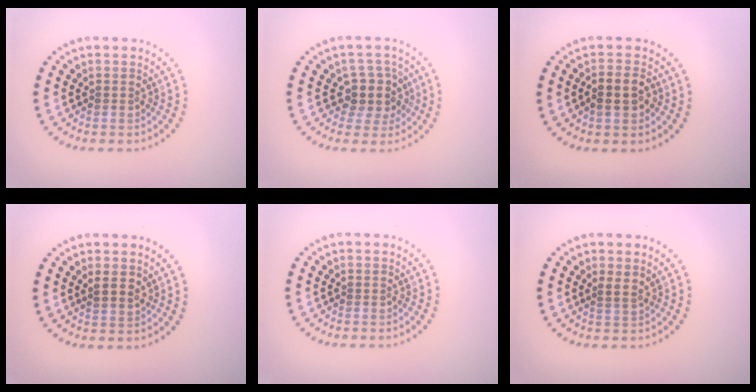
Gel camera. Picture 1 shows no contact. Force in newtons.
{"total": 2.9, "press": 2.5, "slide": 1.5}
{"total": 2.6, "press": 2.5, "slide": 0.7}
{"total": 1.3, "press": 1.2, "slide": 0.6}
{"total": 0.0}
{"total": 1.0, "press": 0.7, "slide": 0.7}